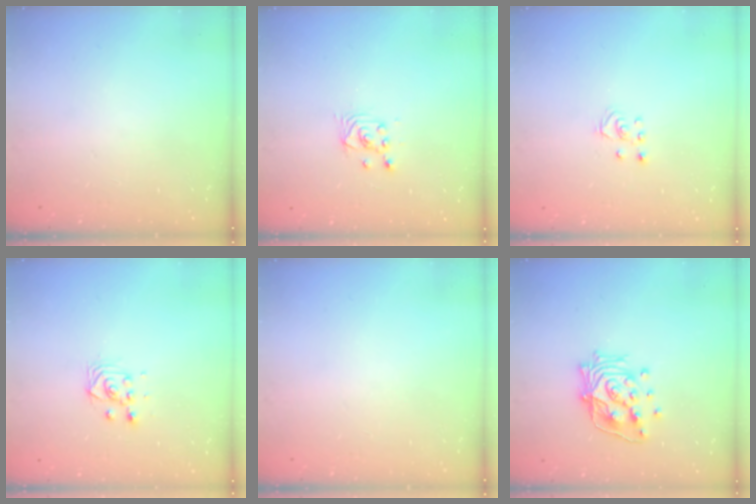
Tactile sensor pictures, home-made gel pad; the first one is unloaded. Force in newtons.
{"total": 2.2, "press": 2.2, "slide": 0.3}
{"total": 2.5, "press": 2.5, "slide": 0.2}
{"total": 4.3, "press": 4.3, "slide": 0.6}
{"total": 0.0}
{"total": 15.3, "press": 15.2, "slide": 1.1}